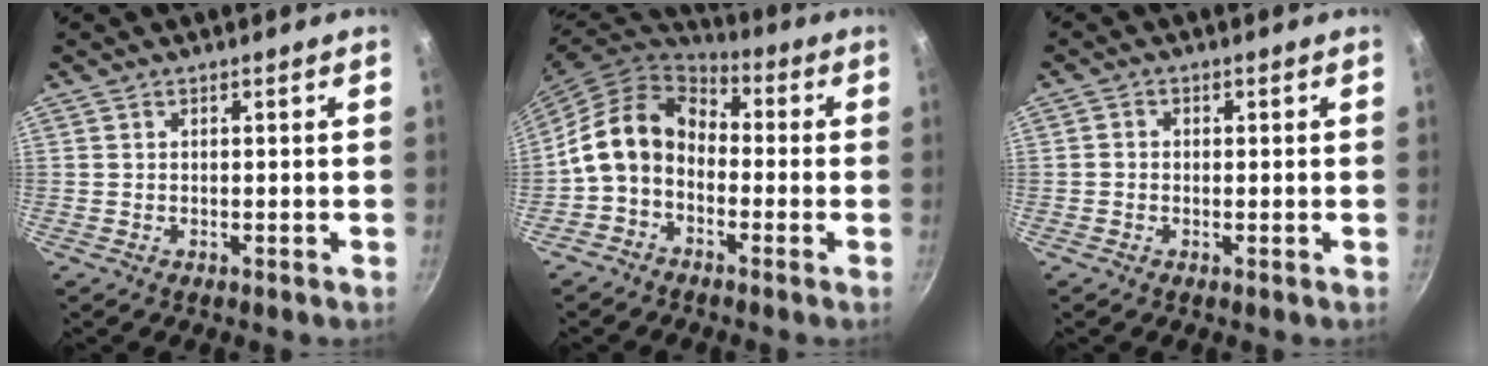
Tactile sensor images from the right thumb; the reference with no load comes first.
{"total": 13.3, "force": [-1.6, 9.9, 8.8], "torque": [-0.141, 0.049, -0.053]}
{"total": 1.3, "force": [-0.2, 1.2, 0.6], "torque": [-0.012, 0.007, -0.006]}